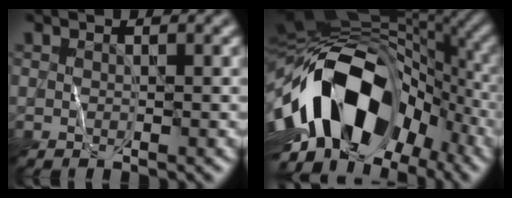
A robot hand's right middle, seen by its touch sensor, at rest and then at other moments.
{"total": 17.3, "force": [-5.2, 11.0, 12.4], "torque": [-0.209, -0.001, -0.089]}